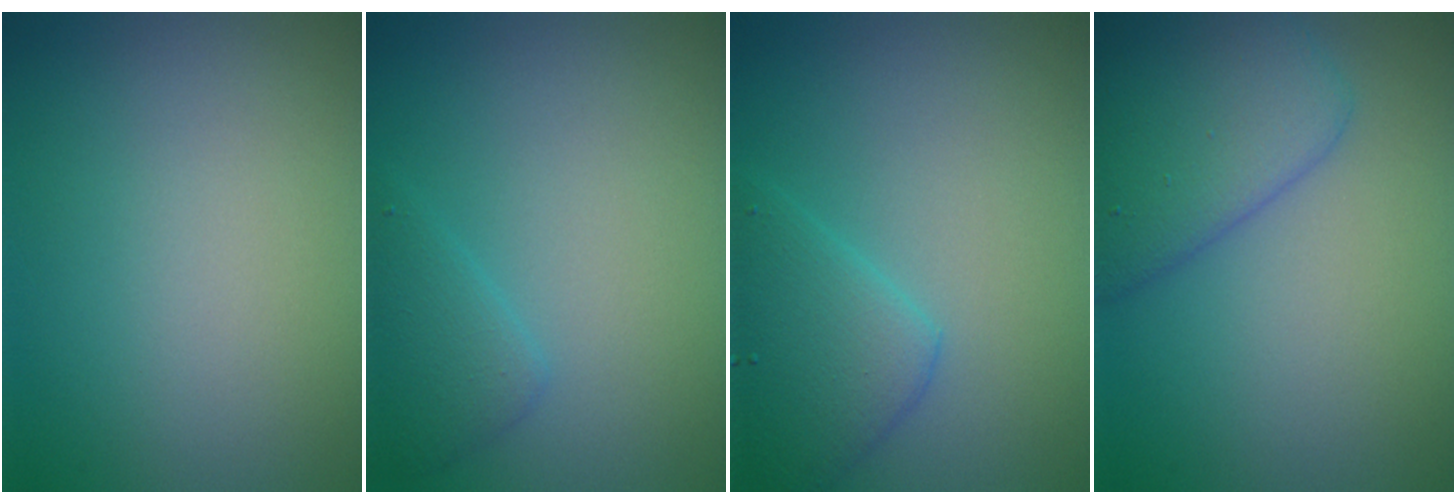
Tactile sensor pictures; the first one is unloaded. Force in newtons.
{"total": 1.9, "press": 1.9, "slide": 0.1}
{"total": 3.6, "press": 3.6, "slide": 0.1}
{"total": 4.8, "press": 4.8, "slide": 0.2}